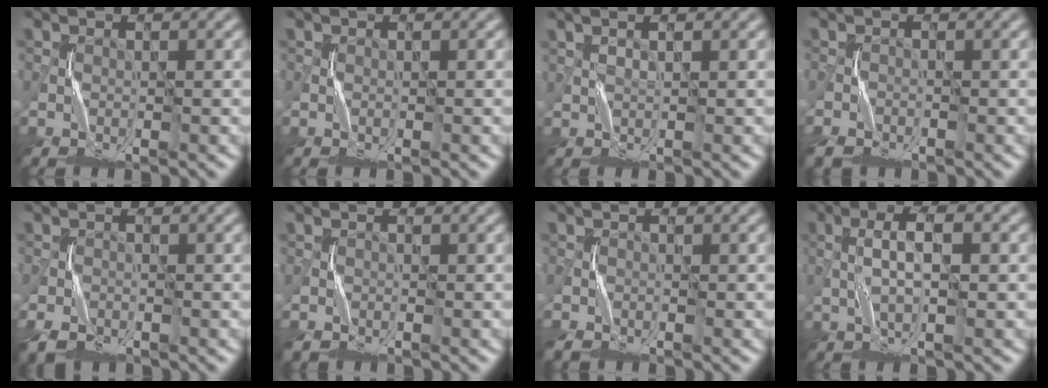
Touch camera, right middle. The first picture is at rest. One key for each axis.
{"total": 0.0}
{"total": 1.0, "fx": 1.0, "fy": -0.3, "fz": 0.3, "tx": 0.002, "ty": -0.009, "tz": 0.017}
{"total": 2.0, "fx": -1.6, "fy": 0.8, "fz": 0.8, "tx": -0.018, "ty": -0.008, "tz": -0.038}
{"total": 2.3, "fx": -1.7, "fy": 1.1, "fz": 1.0, "tx": -0.019, "ty": -0.006, "tz": -0.037}
{"total": 1.0, "fx": -0.9, "fy": 0.4, "fz": 0.3, "tx": -0.010, "ty": -0.002, "tz": -0.021}
{"total": 1.3, "fx": -1.2, "fy": 0.2, "fz": 0.4, "tx": -0.012, "ty": -0.004, "tz": -0.028}
{"total": 3.1, "fx": 0.2, "fy": 0.6, "fz": 3.0, "tx": -0.059, "ty": 0.008, "tz": 0.004}